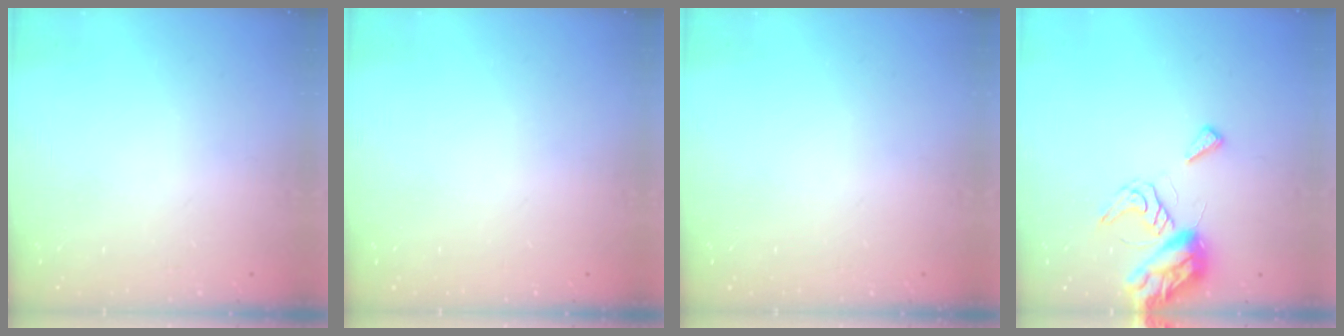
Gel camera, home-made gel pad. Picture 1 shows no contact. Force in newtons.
{"total": 0.0}
{"total": 0.0}
{"total": 8.6, "press": 8.5, "slide": 1.0}